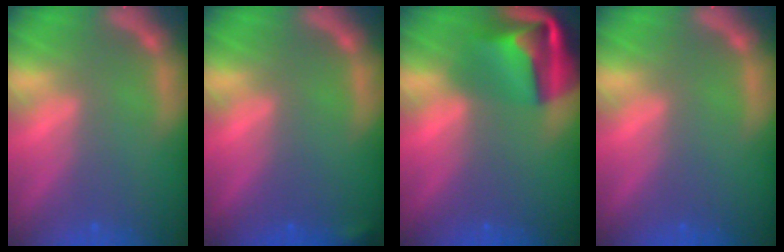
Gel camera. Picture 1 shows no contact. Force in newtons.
{"total": 0.9}
{"total": 8.9}
{"total": 0.0}